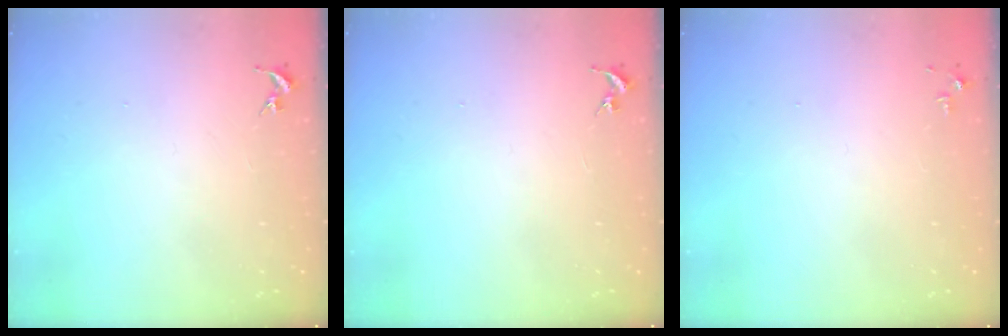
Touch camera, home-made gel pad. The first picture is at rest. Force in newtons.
{"total": 0.0}
{"total": 2.8, "press": 2.8, "slide": 0.4}